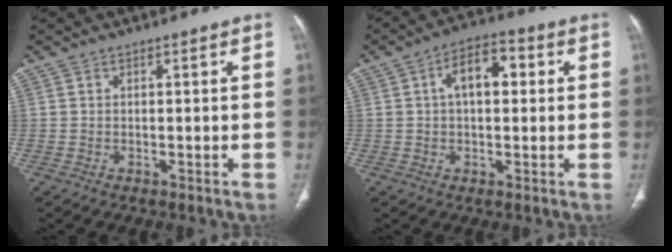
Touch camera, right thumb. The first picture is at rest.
{"total": 8.3, "force": [1.7, 4.6, 6.7], "torque": [-0.092, 0.021, 0.019]}